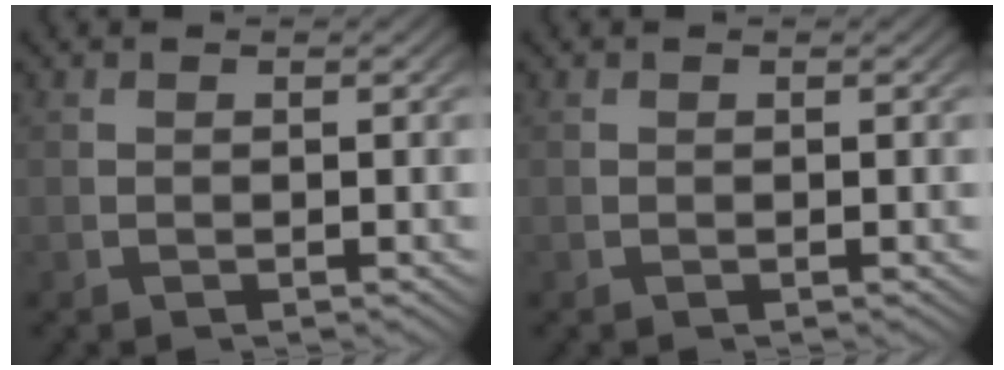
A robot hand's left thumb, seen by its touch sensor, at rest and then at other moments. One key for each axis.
{"total": 0.0}